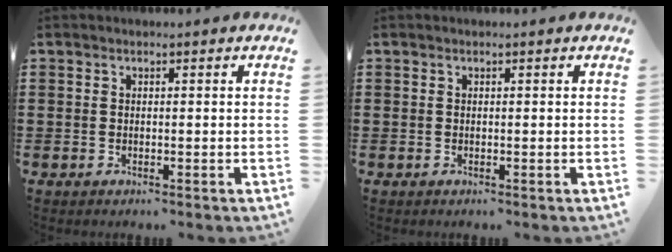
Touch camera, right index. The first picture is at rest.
{"total": 0.0}